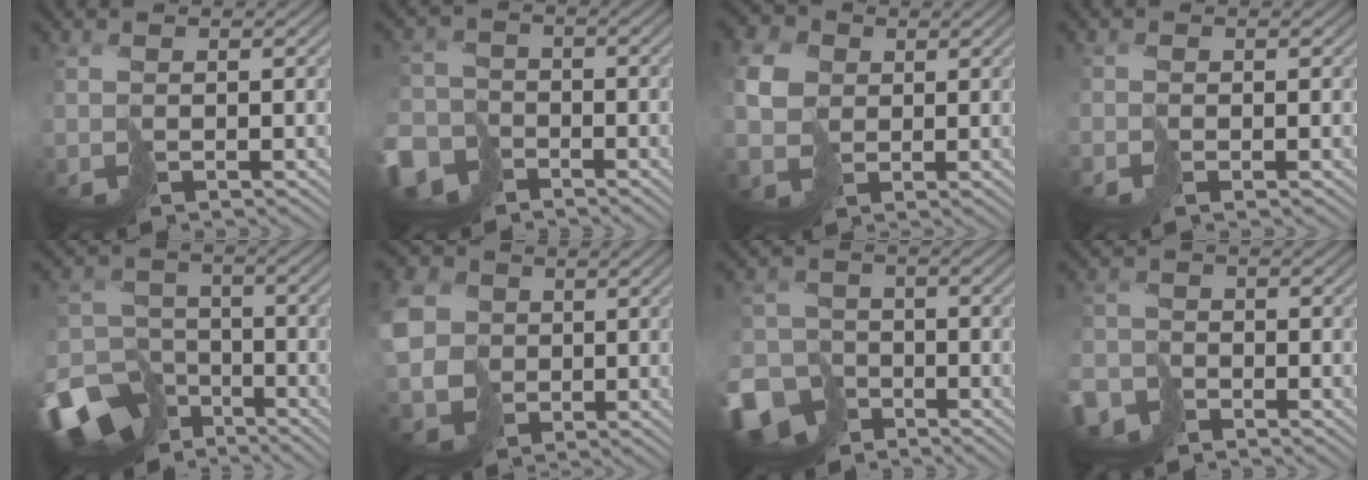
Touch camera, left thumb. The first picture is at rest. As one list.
[{"total": 7.3, "force": [-4.7, 5.1, 2.1], "torque": [-0.057, -0.024, -0.092]}, {"total": 5.2, "force": [1.3, 4.4, 2.5], "torque": [-0.078, 0.003, 0.022]}, {"total": 1.3, "force": [-0.9, 0.6, 0.8], "torque": [-0.020, -0.004, -0.019]}, {"total": 13.4, "force": [-9.2, 8.6, 4.5], "torque": [-0.124, -0.051, -0.135]}, {"total": 8.4, "force": [1.2, 7.4, 3.7], "torque": [-0.116, 0.003, 0.019]}, {"total": 9.6, "force": [-6.5, 6.7, 2.6], "torque": [-0.066, -0.044, -0.113]}, {"total": 4.2, "force": [-3.2, 2.5, 0.6], "torque": [-0.013, -0.010, -0.070]}]